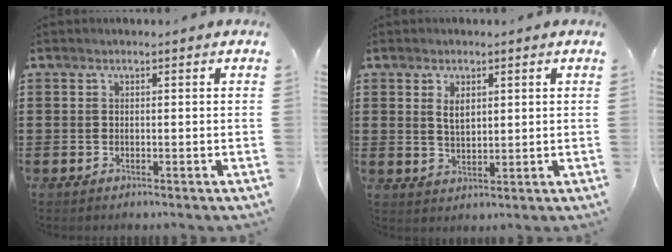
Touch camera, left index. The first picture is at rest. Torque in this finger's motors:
{"motor_torque": [0.57, 0.55, 0.38, 0.08]}